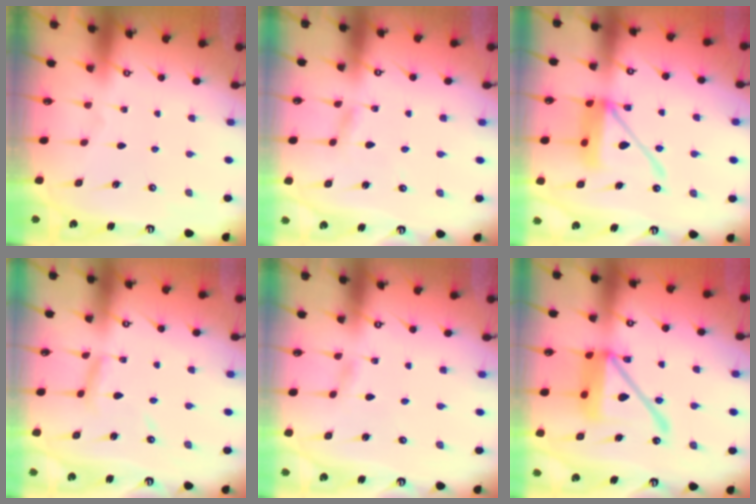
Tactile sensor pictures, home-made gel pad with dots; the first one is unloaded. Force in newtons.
{"total": 2.1, "press": 2.1, "slide": 0.1}
{"total": 14.0, "press": 13.9, "slide": 1.9}
{"total": 7.2, "press": 7.2, "slide": 0.5}
{"total": 1.5, "press": 1.5, "slide": 0.2}
{"total": 17.7, "press": 17.5, "slide": 2.5}